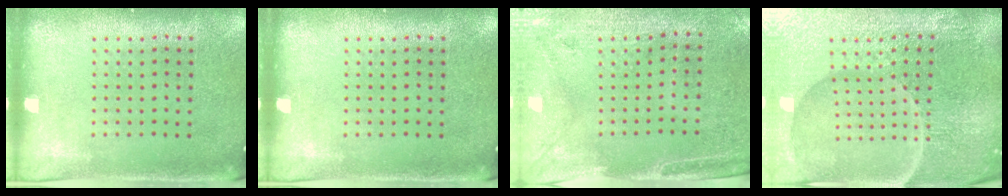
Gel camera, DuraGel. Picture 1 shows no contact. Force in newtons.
{"total": 0.0}
{"total": 2.9, "press": 2.5, "slide": 1.5}
{"total": 6.8, "press": 6.0, "slide": 3.1}